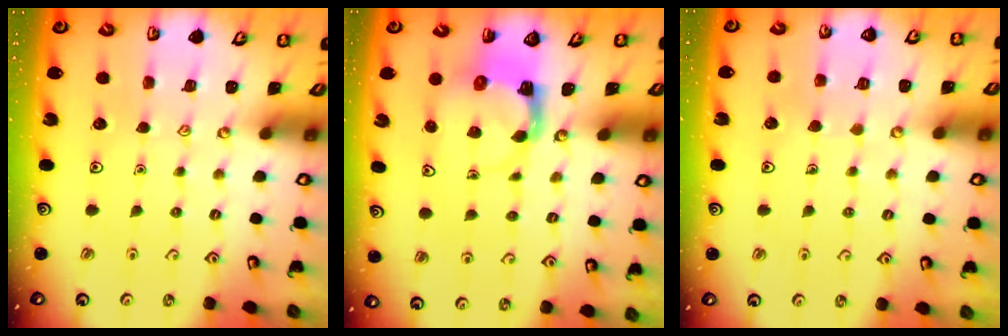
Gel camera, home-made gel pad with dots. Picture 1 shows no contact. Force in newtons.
{"total": 3.7, "press": 3.7, "slide": 0.6}
{"total": 4.9, "press": 4.9, "slide": 0.4}